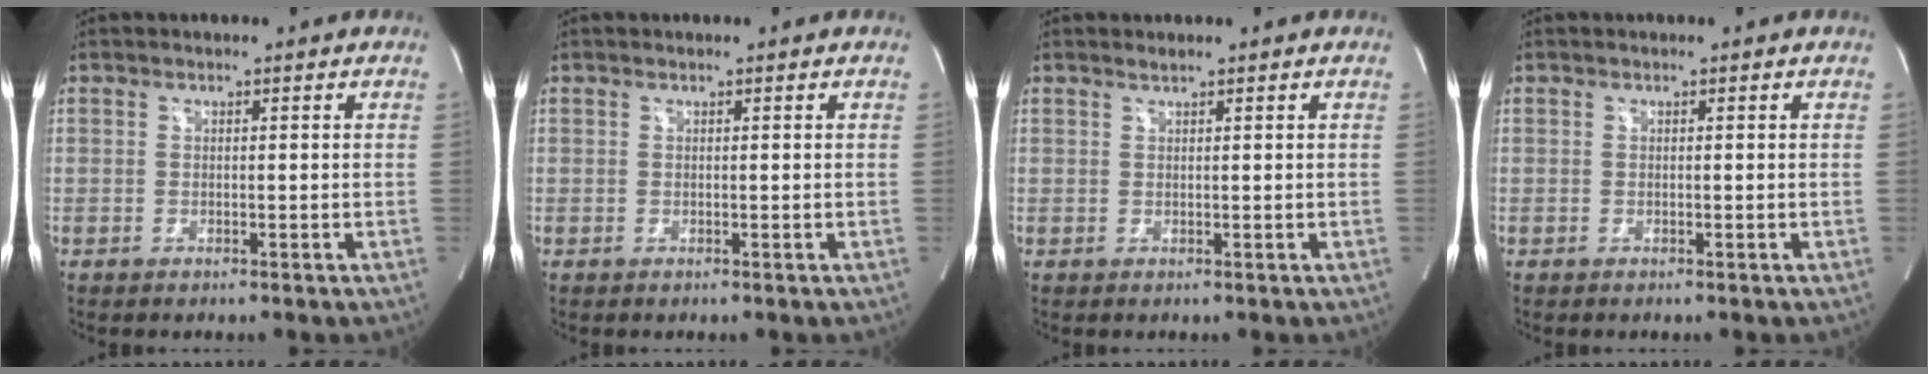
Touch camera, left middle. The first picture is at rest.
{"total": 0.0}
{"total": 0.6, "force": [0.6, -0.1, 0.2], "torque": [-0.009, 0.001, 0.015]}
{"total": 0.0}